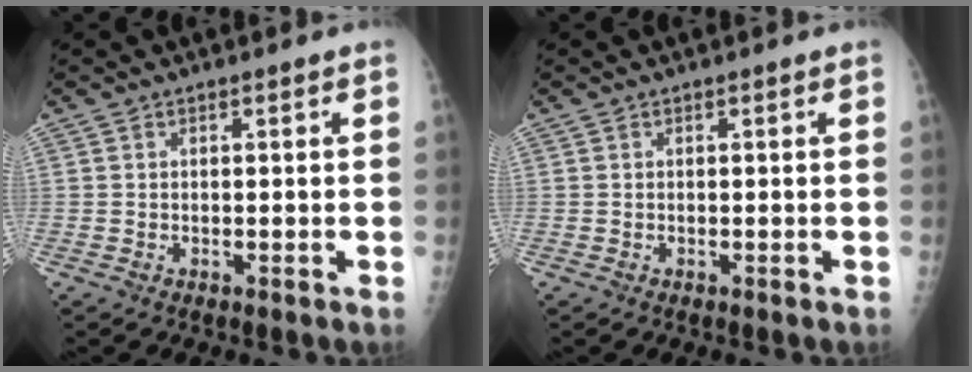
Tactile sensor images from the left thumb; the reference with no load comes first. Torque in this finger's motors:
{"motor_torque": [0.00, 0.00, -0.03, -0.03, 0.00]}